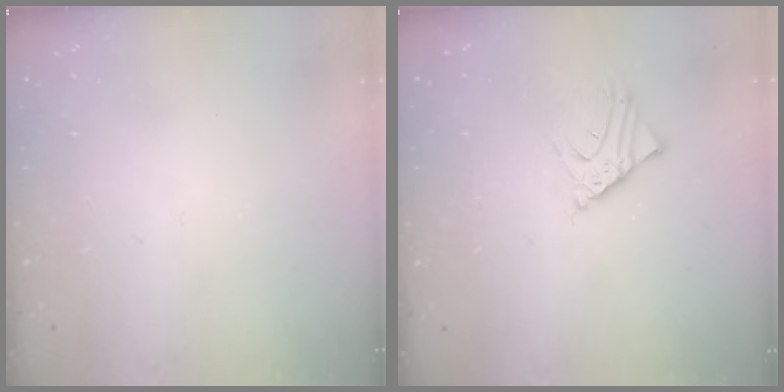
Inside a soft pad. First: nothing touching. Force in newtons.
{"total": 5.0, "press": 4.9, "slide": 0.5}